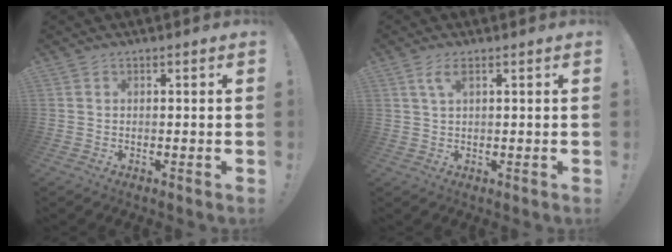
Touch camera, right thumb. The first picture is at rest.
{"total": 3.4, "force": [1.6, 0.8, 2.9], "torque": [-0.055, 0.000, 0.027]}